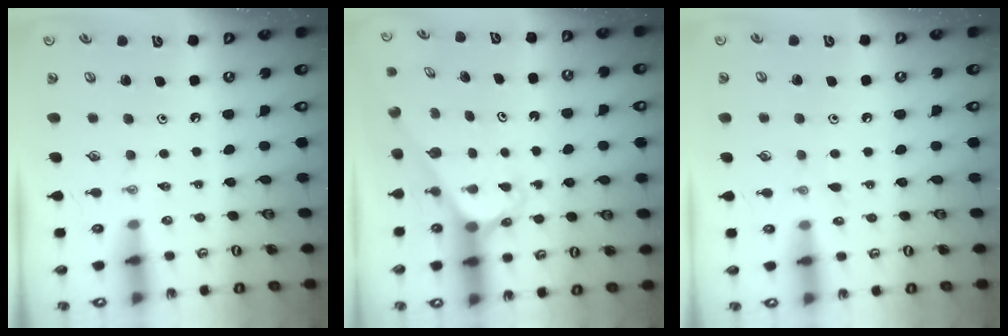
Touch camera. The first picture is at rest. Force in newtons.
{"total": 2.7, "press": 2.7, "slide": 0.2}
{"total": 6.1, "press": 6.1, "slide": 0.7}